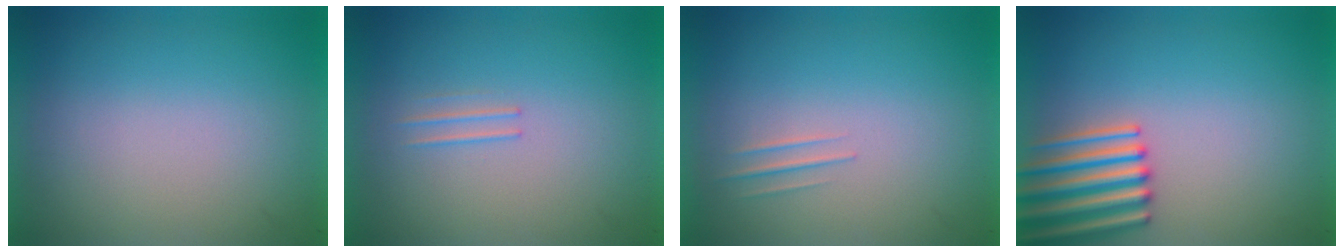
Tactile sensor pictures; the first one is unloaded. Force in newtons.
{"total": 1.2}
{"total": 1.1}
{"total": 4.4}